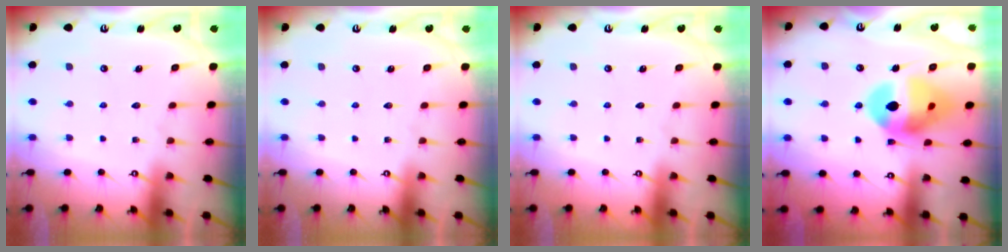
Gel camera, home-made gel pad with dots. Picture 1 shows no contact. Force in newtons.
{"total": 0.0}
{"total": 0.0}
{"total": 14.8, "press": 14.7, "slide": 1.4}